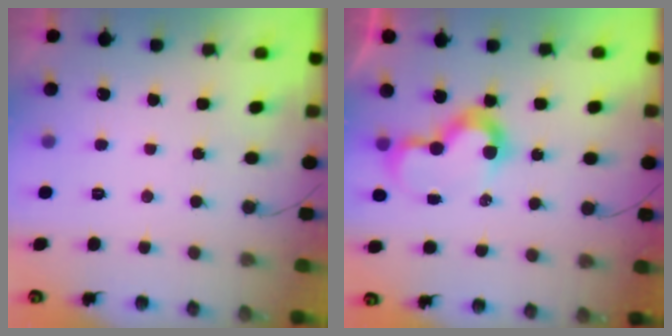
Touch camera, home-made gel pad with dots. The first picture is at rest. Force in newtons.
{"total": 9.2, "press": 9.2, "slide": 0.4}